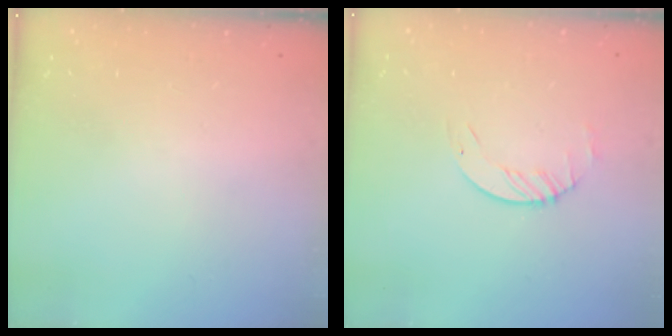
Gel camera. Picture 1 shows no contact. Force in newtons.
{"total": 1.6, "press": 1.6, "slide": 0.2}